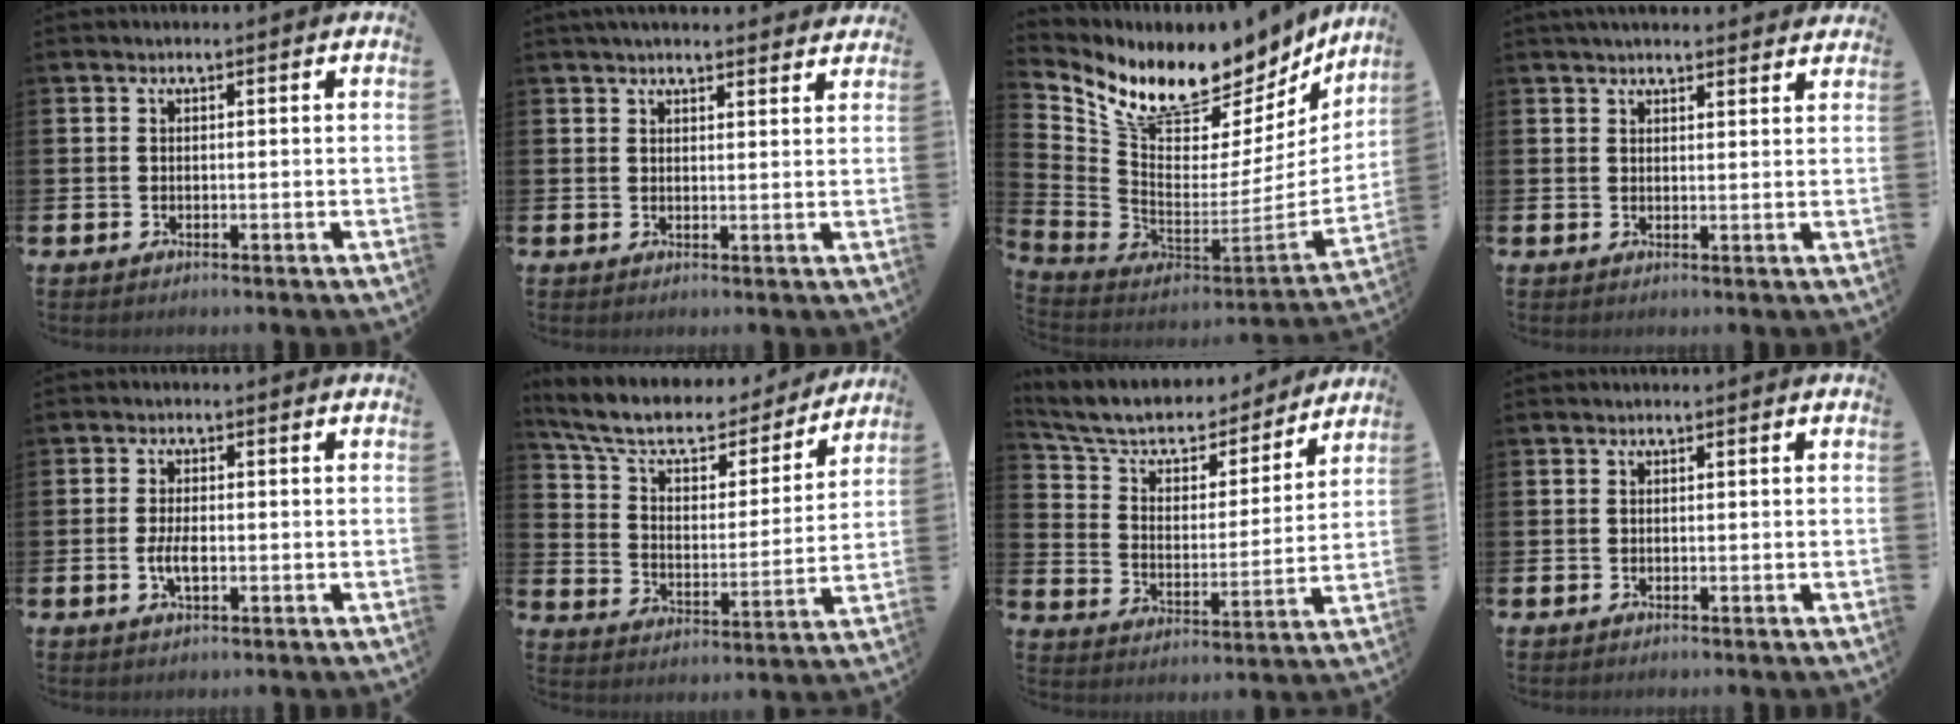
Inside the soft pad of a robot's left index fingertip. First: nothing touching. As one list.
[{"total": 3.1, "force": [3.0, 0.3, 0.4], "torque": [-0.014, -0.011, 0.056]}, {"total": 10.1, "force": [8.9, 3.9, 2.9], "torque": [-0.094, -0.085, 0.154]}, {"total": 3.0, "force": [2.9, 0.3, 0.4], "torque": [-0.013, -0.012, 0.054]}, {"total": 3.1, "force": [-0.5, 1.3, 2.7], "torque": [-0.056, -0.003, -0.013]}, {"total": 9.7, "force": [8.3, 3.5, 3.8], "torque": [-0.112, -0.050, 0.141]}, {"total": 8.3, "force": [7.4, 3.0, 2.3], "torque": [-0.089, -0.046, 0.129]}, {"total": 0.0}]